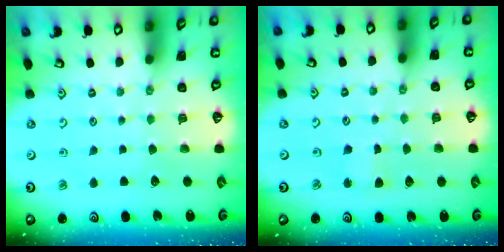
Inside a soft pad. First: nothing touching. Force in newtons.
{"total": 2.6, "press": 2.6, "slide": 0.3}